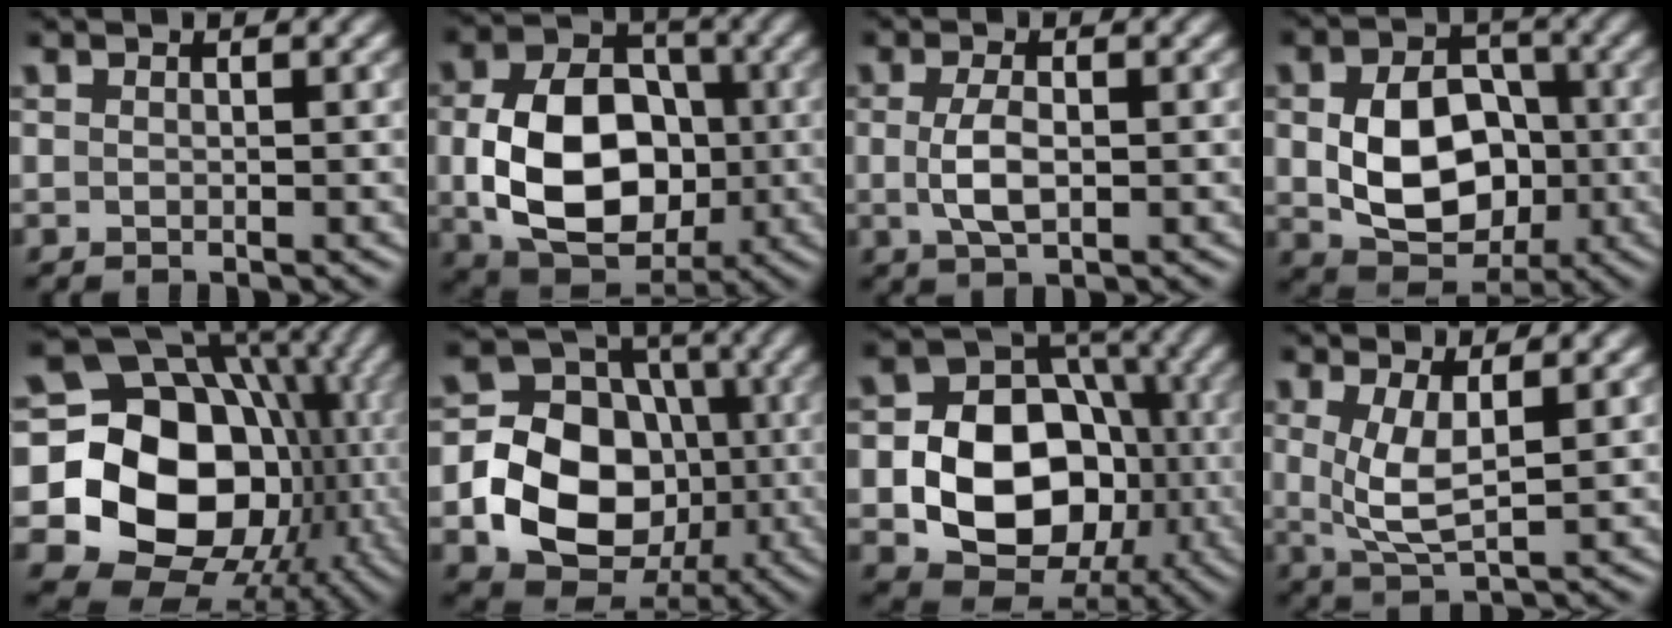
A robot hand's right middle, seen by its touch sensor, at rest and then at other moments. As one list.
[{"total": 11.0, "force": [-0.9, 7.9, 7.6], "torque": [-0.150, -0.010, -0.012]}, {"total": 2.8, "force": [-0.1, 1.1, 2.6], "torque": [-0.060, -0.004, -0.003]}, {"total": 8.3, "force": [-0.5, 6.0, 5.7], "torque": [-0.106, -0.009, -0.003]}, {"total": 20.2, "force": [-1.7, 16.6, 11.3], "torque": [-0.170, -0.019, -0.039]}, {"total": 13.1, "force": [-2.6, 10.6, 7.2], "torque": [-0.112, -0.015, -0.075]}, {"total": 12.6, "force": [-2.2, 9.6, 7.8], "torque": [-0.114, -0.005, -0.046]}, {"total": 4.0, "force": [0.9, 1.2, 3.7], "torque": [-0.079, -0.008, 0.023]}]